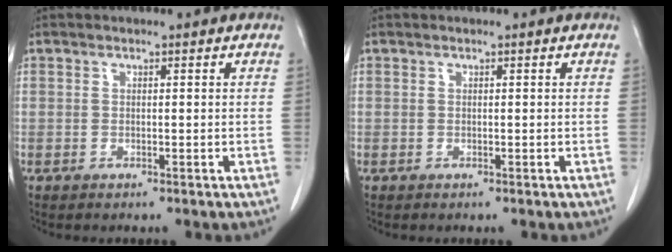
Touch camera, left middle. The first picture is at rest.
{"total": 0.0}